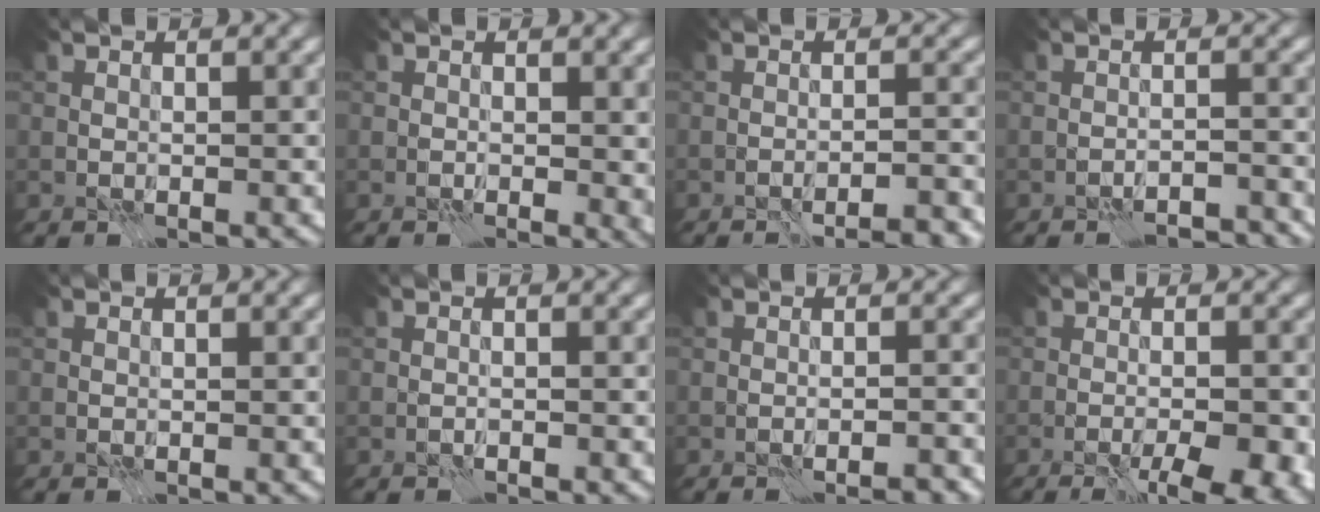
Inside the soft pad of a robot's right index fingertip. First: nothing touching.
{"total": 1.4, "force": [0.3, 0.9, 1.1], "torque": [-0.009, -0.004, 0.005]}
{"total": 3.7, "force": [-3.2, 0.0, 1.8], "torque": [-0.023, 0.009, -0.044]}
{"total": 3.4, "force": [-3.3, 0.1, 0.7], "torque": [-0.009, 0.010, -0.045]}
{"total": 0.0}
{"total": 0.5, "force": [-0.4, -0.3, -0.2], "torque": [0.009, -0.001, -0.010]}
{"total": 1.7, "force": [-1.4, -0.2, 0.9], "torque": [-0.012, -0.003, -0.022]}
{"total": 6.0, "force": [-3.4, 1.2, 4.8], "torque": [-0.065, -0.009, -0.042]}